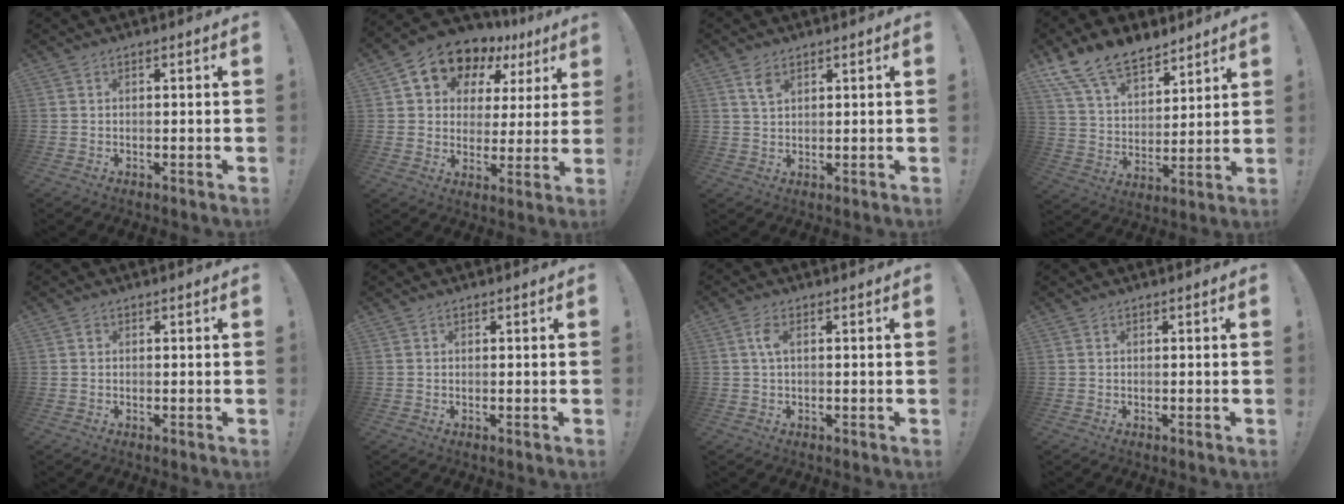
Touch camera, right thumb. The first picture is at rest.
{"total": 10.1, "force": [6.6, 6.6, 3.8], "torque": [-0.065, -0.054, 0.117]}
{"total": 4.0, "force": [2.4, 2.2, 2.4], "torque": [-0.029, -0.013, 0.040]}
{"total": 15.0, "force": [11.4, 7.6, 6.2], "torque": [-0.122, -0.076, 0.217]}
{"total": 0.7, "force": [0.1, 0.7, 0.2], "torque": [-0.006, 0.004, 0.002]}
{"total": 0.0}
{"total": 3.6, "force": [0.6, 1.7, 3.1], "torque": [-0.056, 0.005, 0.009]}
{"total": 0.0}